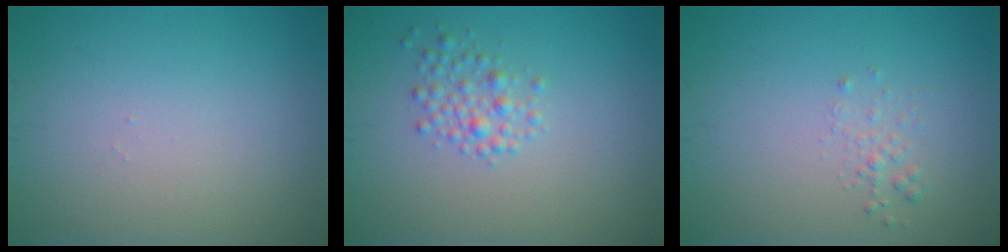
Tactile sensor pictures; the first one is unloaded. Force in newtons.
{"total": 1.9, "press": 1.9, "slide": 0.1}
{"total": 1.0, "press": 1.0, "slide": 0.1}